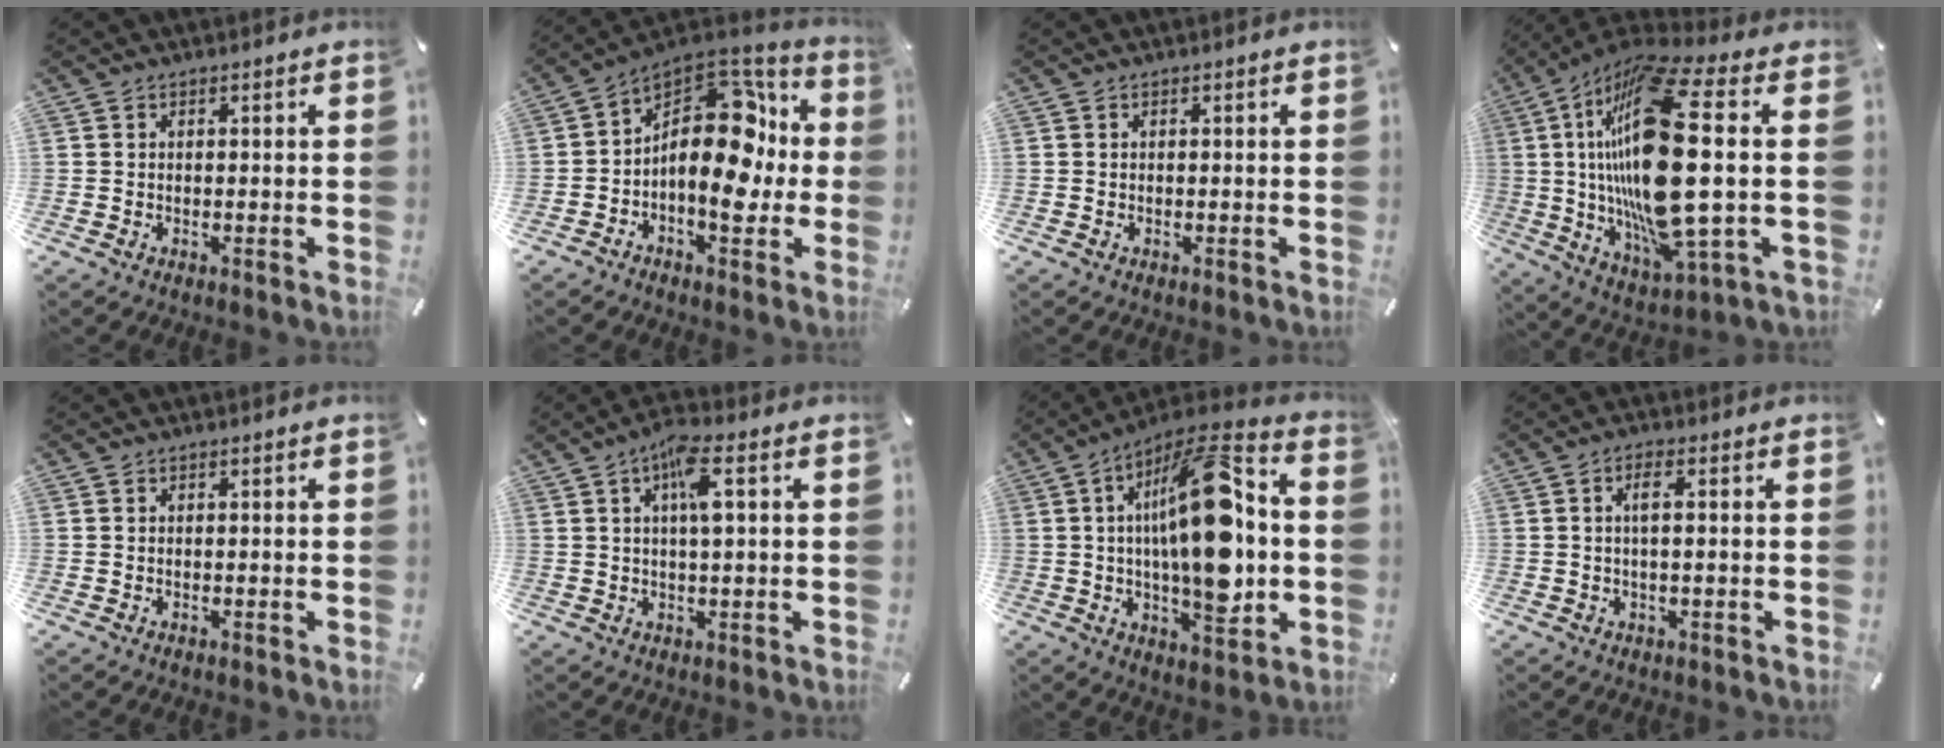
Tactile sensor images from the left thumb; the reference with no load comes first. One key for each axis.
{"total": 18.9, "fx": 0.1, "fy": 11.0, "fz": 15.4, "tx": -0.224, "ty": -0.006, "tz": 0.006}
{"total": 0.0}
{"total": 29.2, "fx": 3.3, "fy": 8.6, "fz": 27.7, "tx": -0.574, "ty": -0.044, "tz": 0.041}
{"total": 0.0}
{"total": 7.1, "fx": 2.0, "fy": 1.7, "fz": 6.6, "tx": -0.124, "ty": 0.003, "tz": 0.031}
{"total": 23.9, "fx": 0.8, "fy": 9.6, "fz": 21.8, "tx": -0.359, "ty": -0.006, "tz": 0.012}
{"total": 3.6, "fx": 0.3, "fy": 0.6, "fz": 3.6, "tx": -0.070, "ty": 0.003, "tz": 0.002}